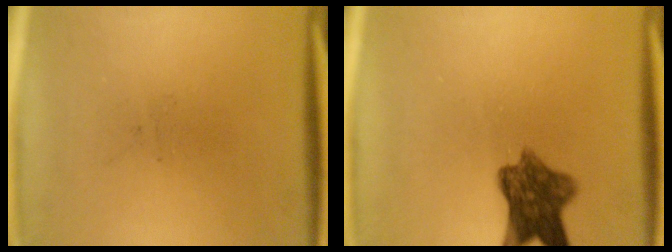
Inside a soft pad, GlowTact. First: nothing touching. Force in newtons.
{"total": 7.8}